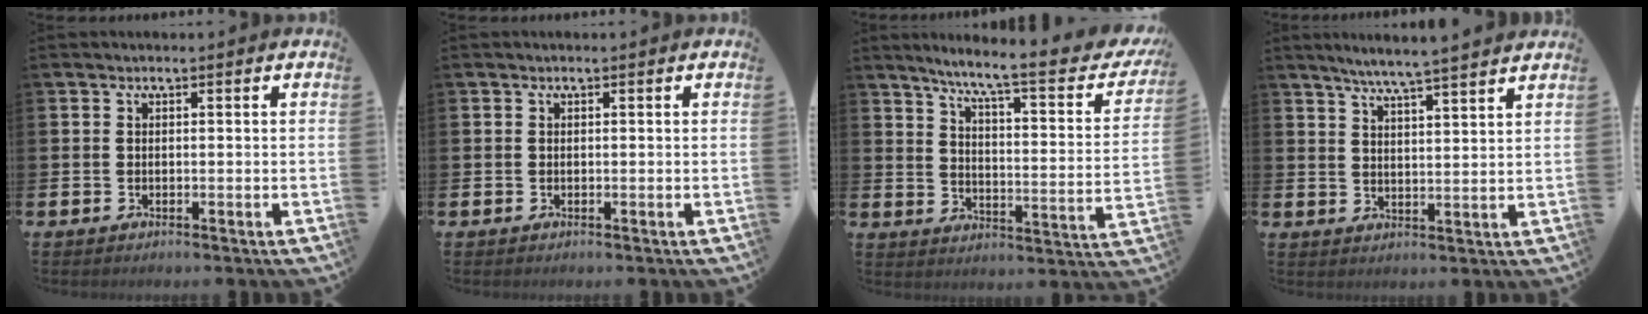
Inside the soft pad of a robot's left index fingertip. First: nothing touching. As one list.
[{"total": 0.0}, {"total": 8.5, "force": [6.4, 1.3, 5.4], "torque": [-0.105, -0.049, 0.094]}, {"total": 5.6, "force": [5.3, -0.9, 1.5], "torque": [-0.040, -0.033, 0.091]}]